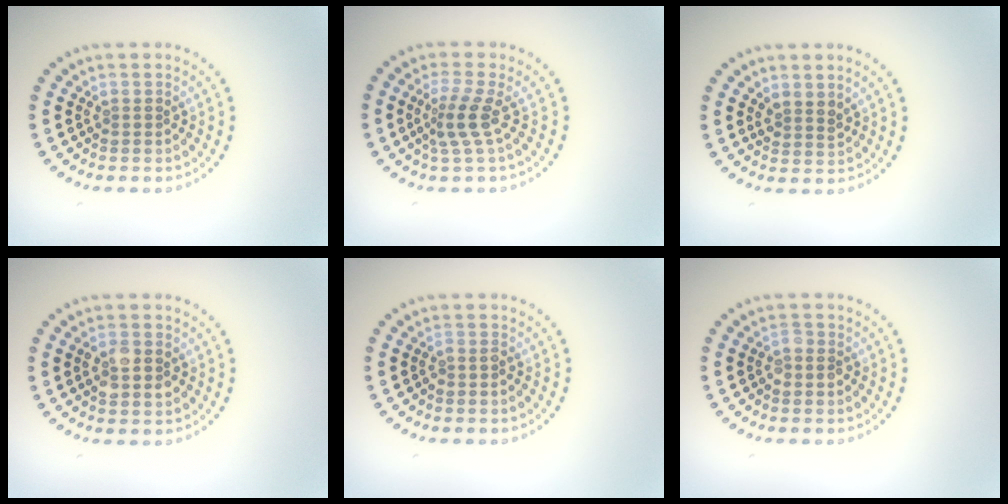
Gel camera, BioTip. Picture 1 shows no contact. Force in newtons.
{"total": 2.7, "press": 1.9, "slide": 1.9}
{"total": 1.6, "press": 1.3, "slide": 0.9}
{"total": 2.8, "press": 2.8, "slide": 0.2}
{"total": 0.6, "press": 0.5, "slide": 0.4}
{"total": 1.1, "press": 1.0, "slide": 0.5}